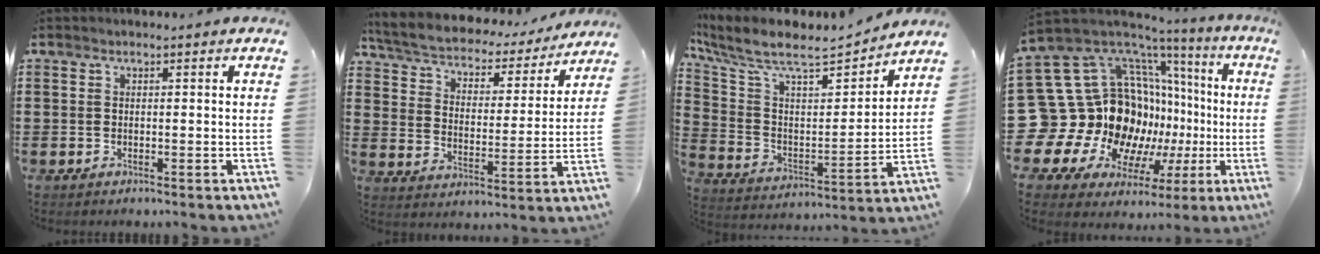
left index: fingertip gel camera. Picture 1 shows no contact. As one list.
[{"total": 4.4, "force": [4.1, 1.0, 1.0], "torque": [-0.043, -0.030, 0.063]}, {"total": 7.9, "force": [6.9, 1.6, 3.6], "torque": [-0.107, -0.053, 0.112]}, {"total": 21.7, "force": [-0.4, 17.8, 12.4], "torque": [-0.296, -0.066, 0.055]}]